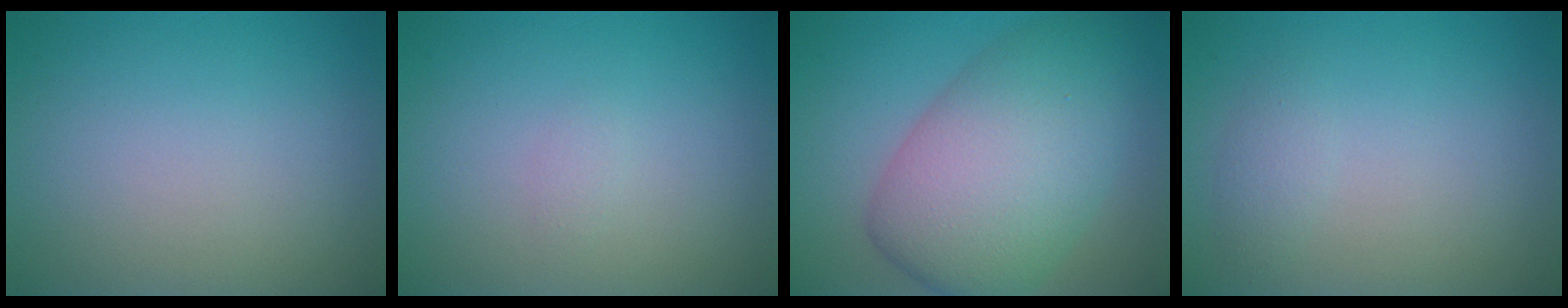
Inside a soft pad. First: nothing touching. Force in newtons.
{"total": 0.6, "press": 0.6, "slide": 0.1}
{"total": 9.8, "press": 9.8, "slide": 0.2}
{"total": 1.1, "press": 1.1, "slide": 0.1}